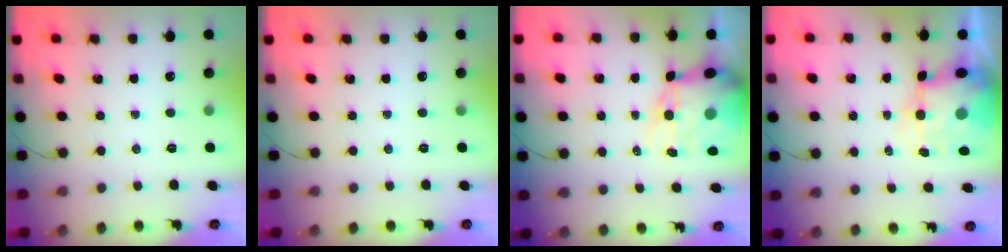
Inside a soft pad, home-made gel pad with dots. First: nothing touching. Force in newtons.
{"total": 0.0}
{"total": 12.1, "press": 11.7, "slide": 3.0}
{"total": 6.5, "press": 6.2, "slide": 2.0}